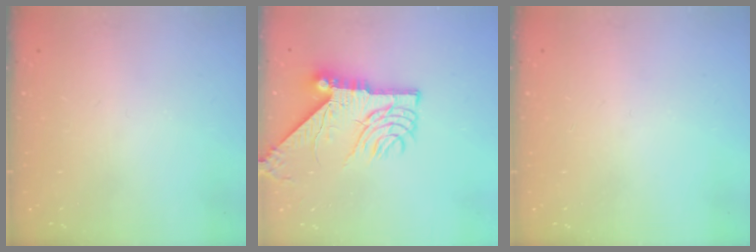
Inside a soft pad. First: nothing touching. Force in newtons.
{"total": 13.8, "press": 13.8, "slide": 1.2}
{"total": 0.0}